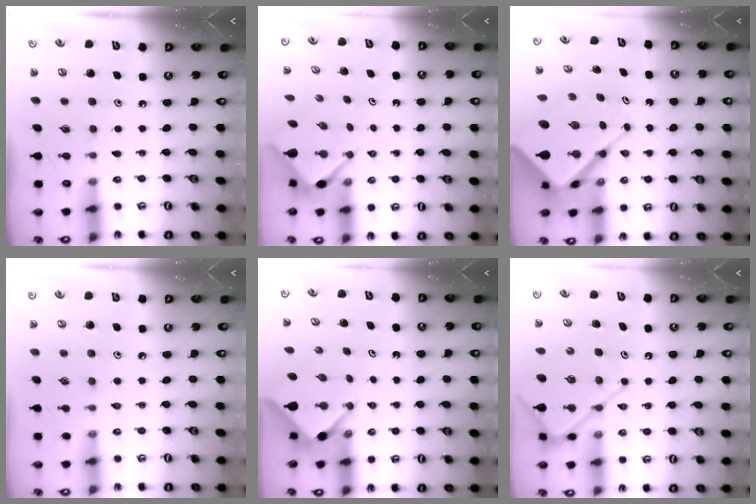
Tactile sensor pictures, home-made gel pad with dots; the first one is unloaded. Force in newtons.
{"total": 2.9, "press": 2.9, "slide": 0.3}
{"total": 10.0, "press": 10.0, "slide": 1.0}
{"total": 4.4, "press": 4.3, "slide": 0.7}
{"total": 3.8, "press": 3.8, "slide": 0.3}
{"total": 9.9, "press": 9.8, "slide": 1.0}